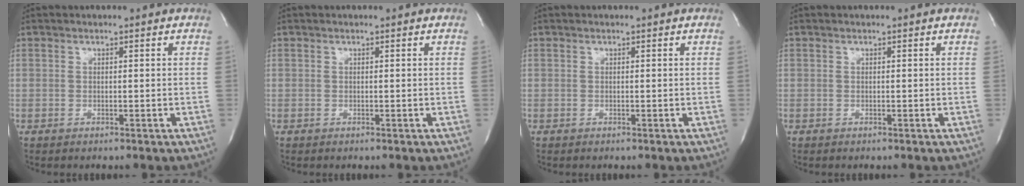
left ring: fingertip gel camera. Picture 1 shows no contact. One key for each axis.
{"total": 0.0}
{"total": 0.0}
{"total": 0.0}